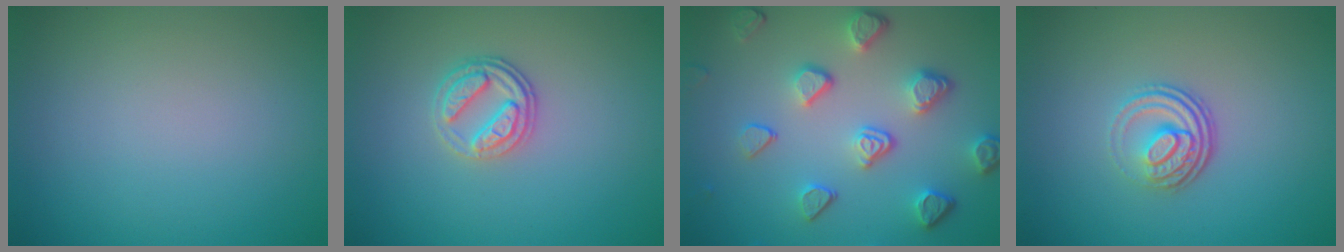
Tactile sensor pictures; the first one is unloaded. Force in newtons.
{"total": 2.7, "press": 2.4, "slide": 1.1}
{"total": 5.0, "press": 3.9, "slide": 3.1}
{"total": 3.5, "press": 2.4, "slide": 2.5}